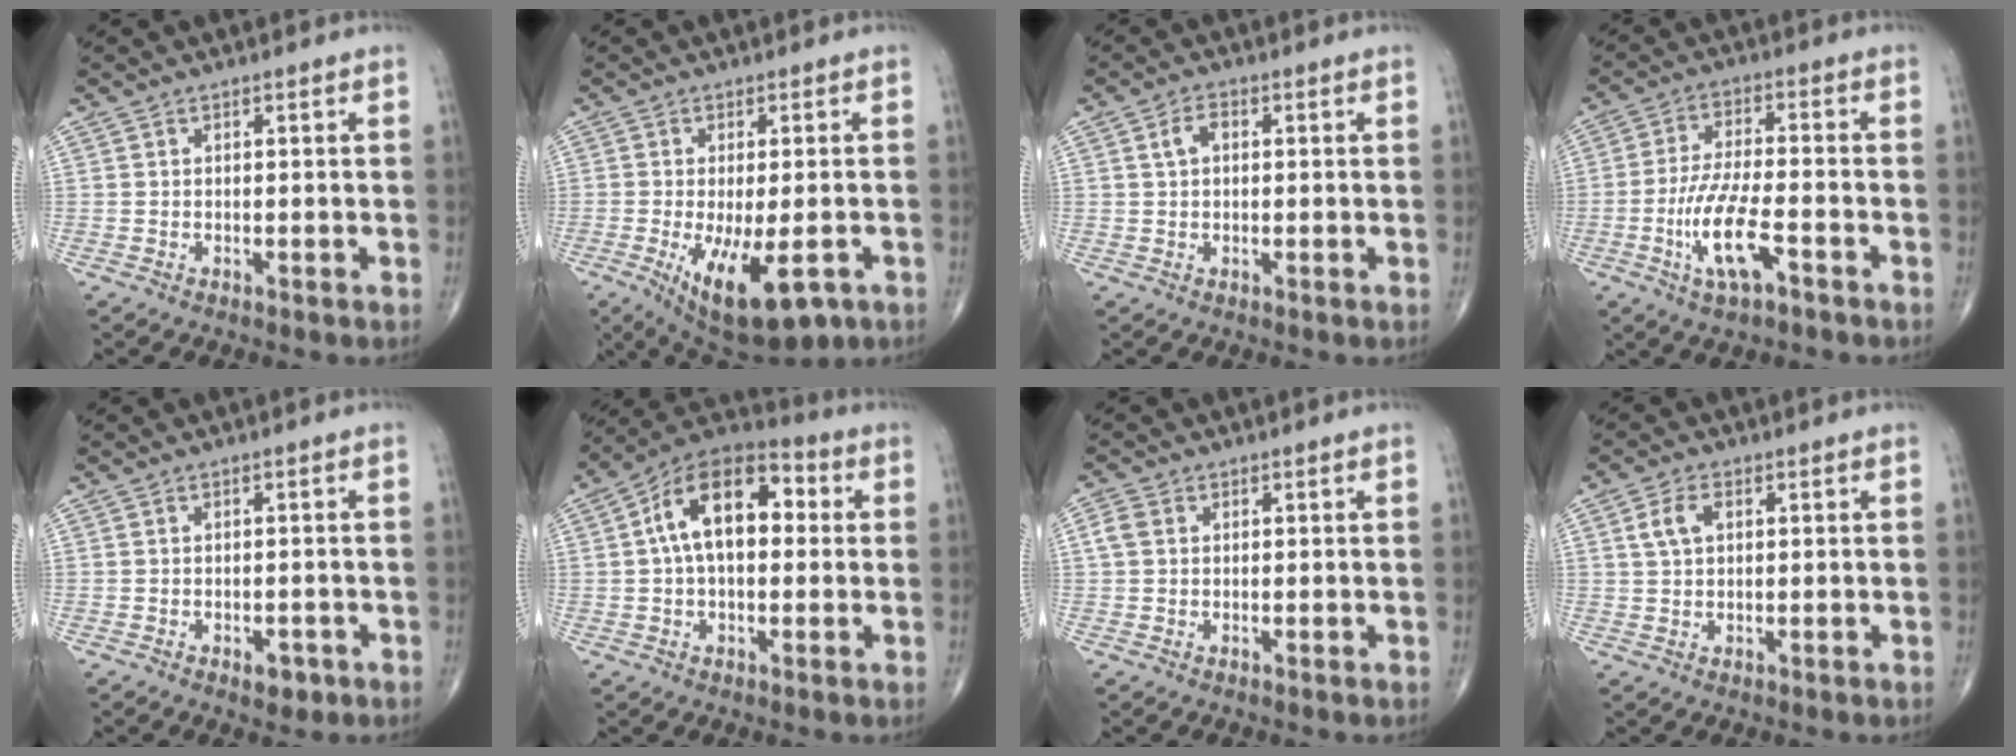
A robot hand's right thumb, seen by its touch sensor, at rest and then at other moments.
{"total": 14.0, "force": [-5.6, 5.6, 11.6], "torque": [-0.178, -0.014, -0.069]}
{"total": 2.9, "force": [0.6, 1.8, 2.2], "torque": [-0.042, 0.011, 0.010]}
{"total": 10.2, "force": [-4.3, 3.1, 8.7], "torque": [-0.179, 0.019, -0.078]}
{"total": 2.7, "force": [-1.4, 1.5, 1.7], "torque": [-0.010, 0.003, -0.014]}
{"total": 15.5, "force": [2.3, 8.9, 12.5], "torque": [-0.193, 0.035, 0.026]}
{"total": 2.7, "force": [0.5, 2.1, 1.6], "torque": [-0.040, 0.008, 0.009]}
{"total": 4.2, "force": [1.3, 2.6, 3.1], "torque": [-0.064, 0.006, 0.025]}